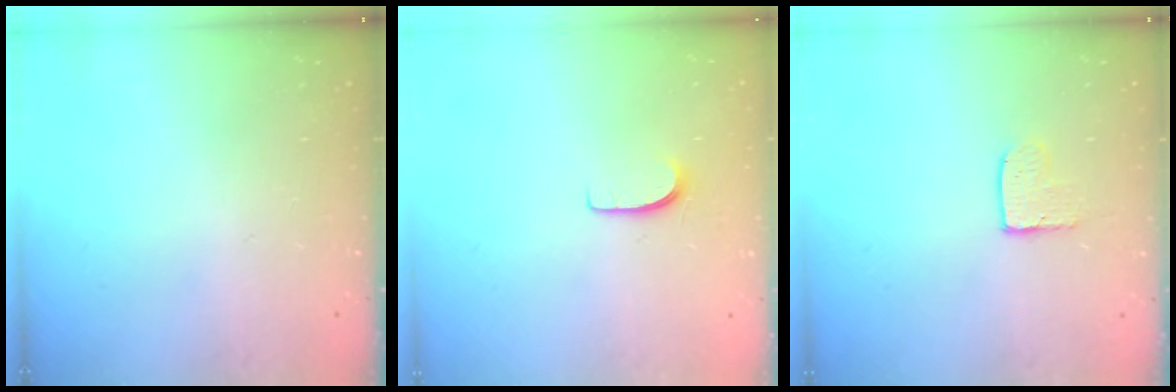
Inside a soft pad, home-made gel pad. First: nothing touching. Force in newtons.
{"total": 5.4, "press": 5.3, "slide": 0.5}
{"total": 3.6, "press": 3.6, "slide": 0.3}